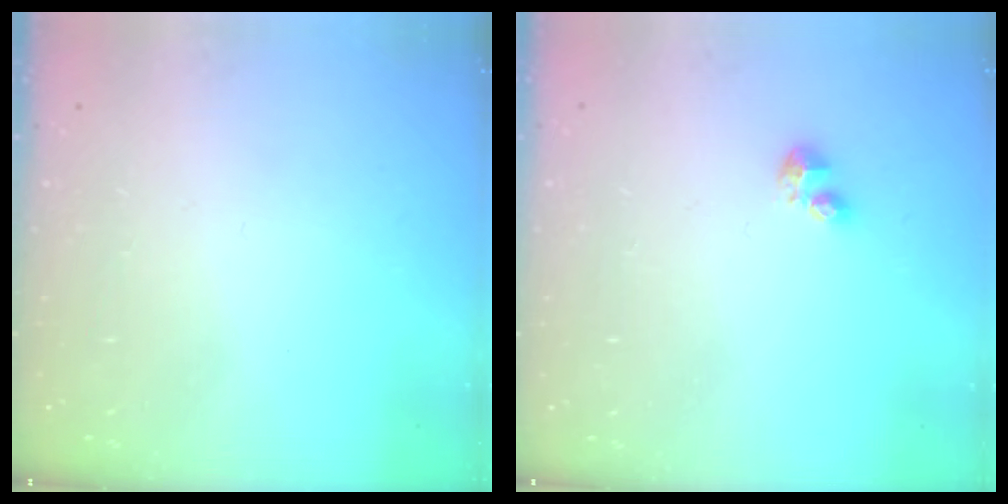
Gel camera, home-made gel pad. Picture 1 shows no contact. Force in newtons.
{"total": 2.3, "press": 2.2, "slide": 0.5}